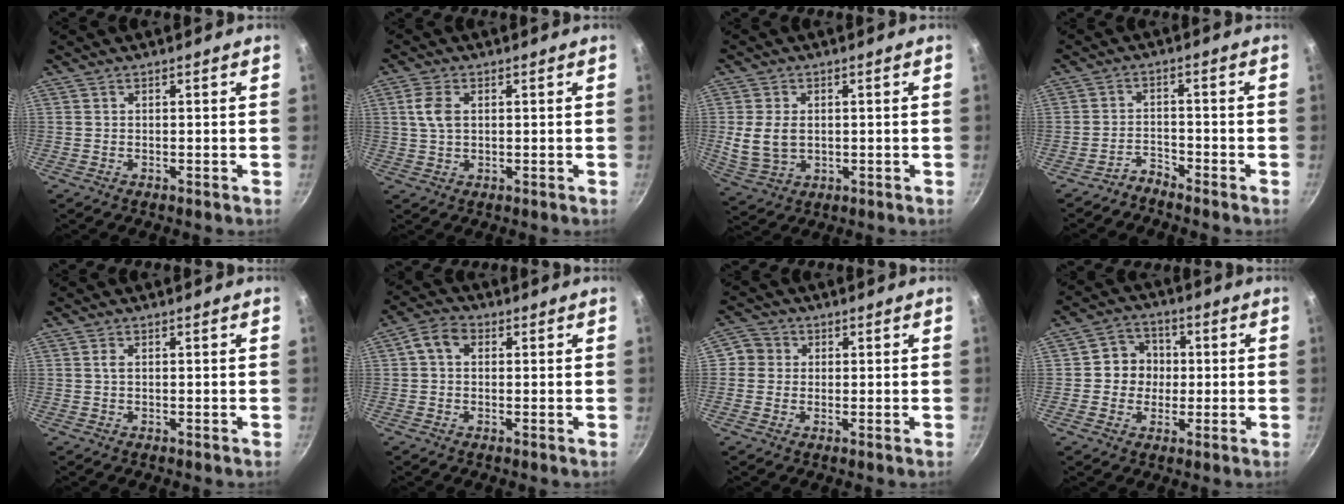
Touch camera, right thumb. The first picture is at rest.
{"total": 4.7, "force": [1.1, 2.8, 3.5], "torque": [-0.070, 0.001, 0.021]}
{"total": 7.4, "force": [0.4, 5.5, 4.9], "torque": [-0.088, -0.009, 0.018]}
{"total": 2.8, "force": [-2.7, 0.4, -0.1], "torque": [0.004, 0.023, -0.055]}
{"total": 0.8, "force": [0.2, 0.3, 0.7], "torque": [-0.014, 0.000, 0.005]}
{"total": 4.7, "force": [1.0, 3.4, 3.1], "torque": [-0.059, 0.013, 0.007]}
{"total": 3.7, "force": [0.2, 3.6, 0.8], "torque": [0.016, 0.005, -0.010]}
{"total": 8.5, "force": [0.5, 7.8, 3.2], "torque": [-0.007, 0.010, -0.005]}